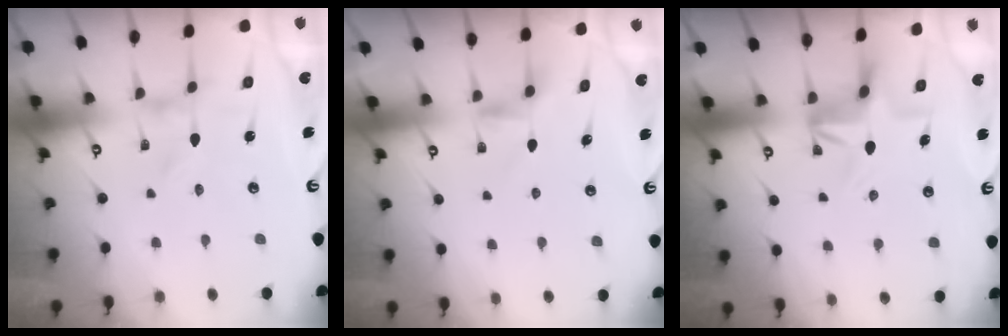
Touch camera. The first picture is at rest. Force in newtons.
{"total": 3.5, "press": 3.4, "slide": 0.5}
{"total": 4.4, "press": 4.4, "slide": 0.5}